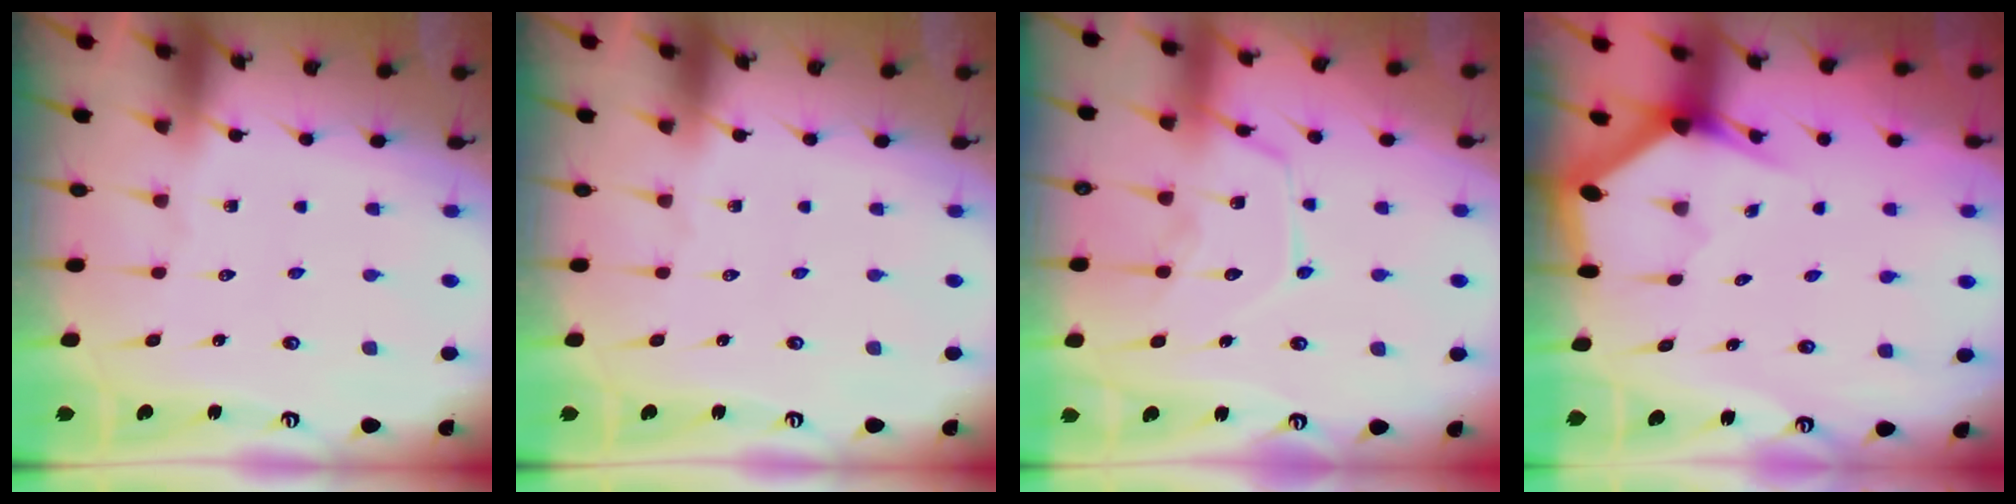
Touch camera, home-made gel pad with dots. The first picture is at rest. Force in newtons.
{"total": 0.0}
{"total": 13.1, "press": 13.0, "slide": 1.0}
{"total": 2.9, "press": 2.9, "slide": 0.1}